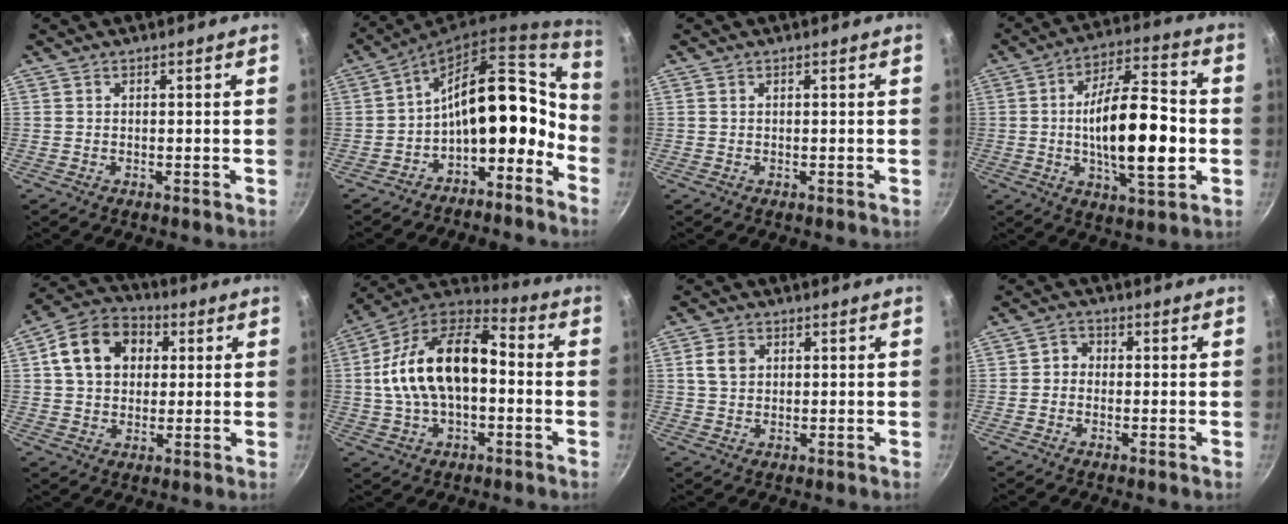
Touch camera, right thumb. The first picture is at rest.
{"total": 14.0, "force": [-5.6, 8.1, 10.0], "torque": [-0.092, 0.091, -0.087]}
{"total": 0.0}
{"total": 19.2, "force": [-1.8, 7.6, 17.6], "torque": [-0.268, 0.026, -0.030]}
{"total": 13.3, "force": [3.1, 10.3, 7.8], "torque": [-0.107, 0.021, 0.037]}
{"total": 20.2, "force": [-0.4, 11.7, 16.5], "torque": [-0.284, 0.044, -0.020]}
{"total": 4.4, "force": [1.2, 3.4, 2.6], "torque": [-0.037, 0.003, 0.020]}
{"total": 2.4, "force": [-0.6, 2.1, 1.0], "torque": [-0.008, 0.012, -0.019]}